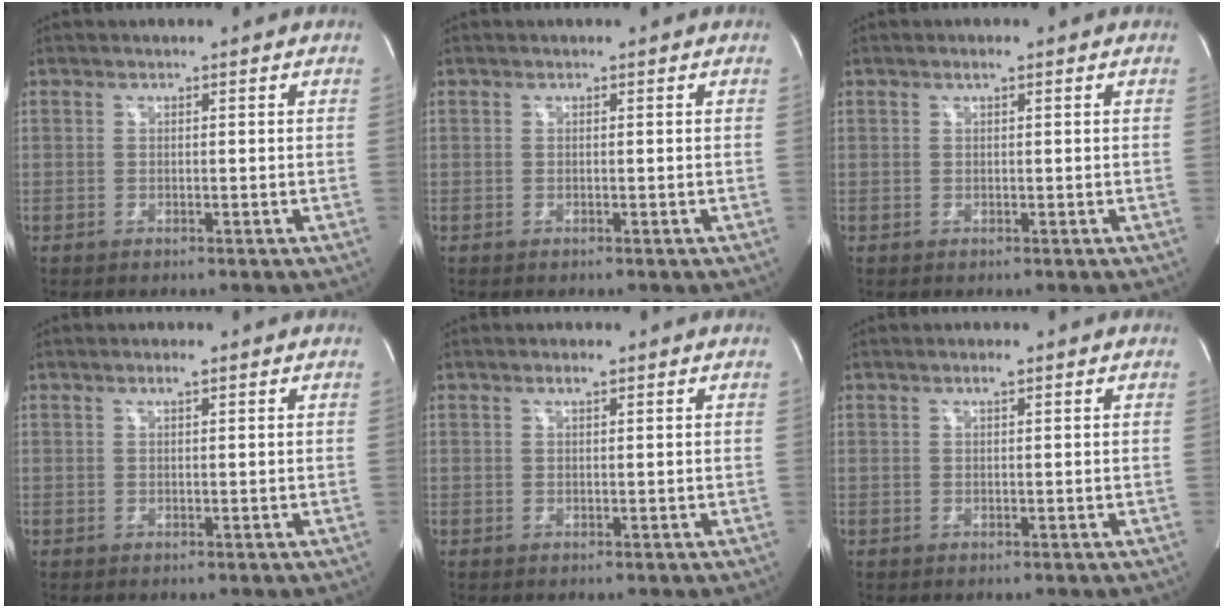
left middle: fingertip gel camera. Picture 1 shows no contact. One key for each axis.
{"total": 0.0}
{"total": 0.8, "fx": 0.5, "fy": 0.2, "fz": 0.6, "tx": -0.011, "ty": 0.004, "tz": 0.008}
{"total": 1.2, "fx": 0.7, "fy": 0.2, "fz": 0.9, "tx": -0.017, "ty": 0.002, "tz": 0.013}
{"total": 1.2, "fx": 0.8, "fy": 0.3, "fz": 0.9, "tx": -0.016, "ty": 0.002, "tz": 0.014}
{"total": 1.0, "fx": 0.6, "fy": 0.1, "fz": 0.8, "tx": -0.015, "ty": 0.002, "tz": 0.010}